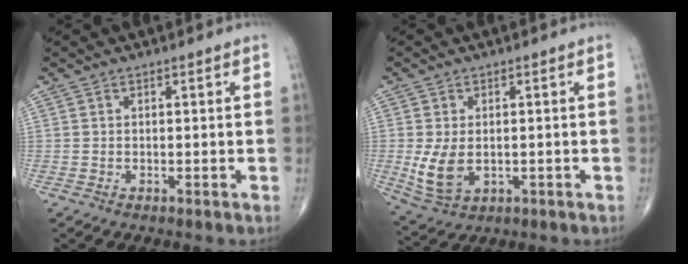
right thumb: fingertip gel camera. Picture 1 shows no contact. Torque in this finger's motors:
{"motor_torque": [-0.19, 0.49, 0.18, 0.33, 0.08]}